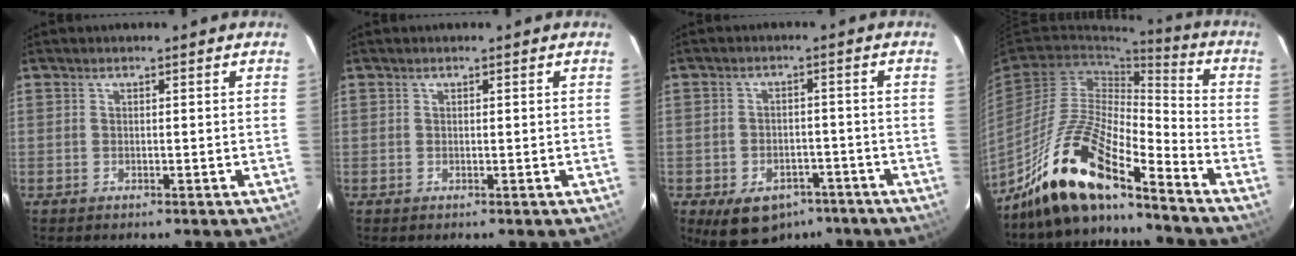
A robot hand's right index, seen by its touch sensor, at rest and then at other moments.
{"total": 0.0}
{"total": 8.9, "force": [-5.6, 5.8, 3.7], "torque": [-0.059, 0.010, -0.073]}
{"total": 14.6, "force": [-11.3, 2.7, 8.9], "torque": [-0.169, 0.008, -0.204]}